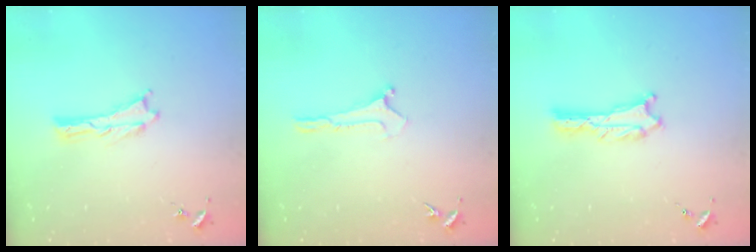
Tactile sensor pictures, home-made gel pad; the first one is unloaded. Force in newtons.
{"total": 0.0}
{"total": 0.7, "press": 0.7, "slide": 0.1}